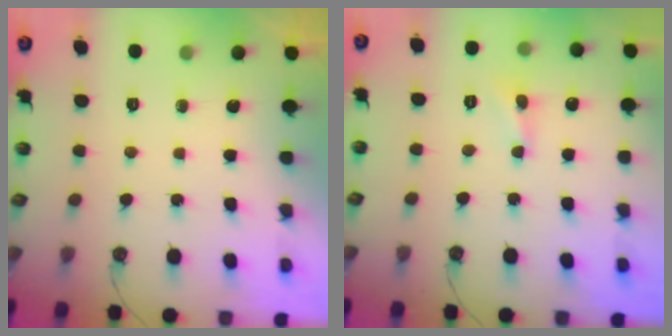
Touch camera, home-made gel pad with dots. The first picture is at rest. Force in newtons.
{"total": 1.1, "press": 1.0, "slide": 0.4}